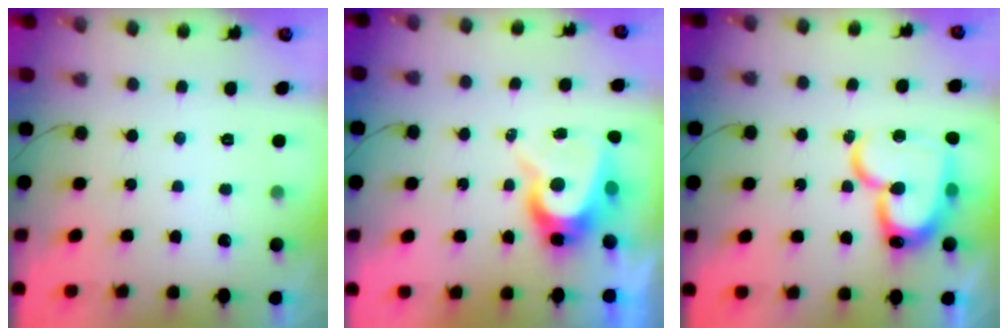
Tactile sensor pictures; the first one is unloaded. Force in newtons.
{"total": 9.9, "press": 9.9, "slide": 0.6}
{"total": 21.3, "press": 21.3, "slide": 1.9}